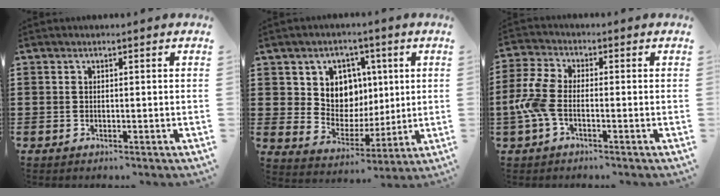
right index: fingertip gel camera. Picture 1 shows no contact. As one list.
[{"total": 7.9, "force": [2.9, 7.0, 2.2], "torque": [-0.071, -0.011, 0.054]}, {"total": 6.2, "force": [-1.8, 3.1, 5.1], "torque": [-0.137, -0.009, -0.042]}]